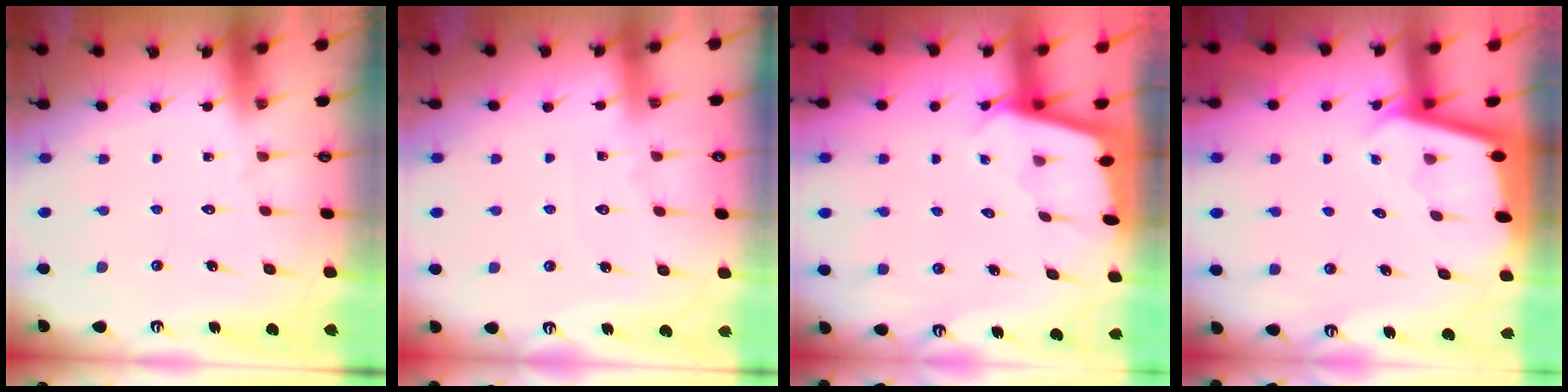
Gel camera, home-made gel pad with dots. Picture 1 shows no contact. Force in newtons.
{"total": 2.7, "press": 2.7, "slide": 0.4}
{"total": 2.0, "press": 2.0, "slide": 0.2}
{"total": 2.7, "press": 2.7, "slide": 0.2}